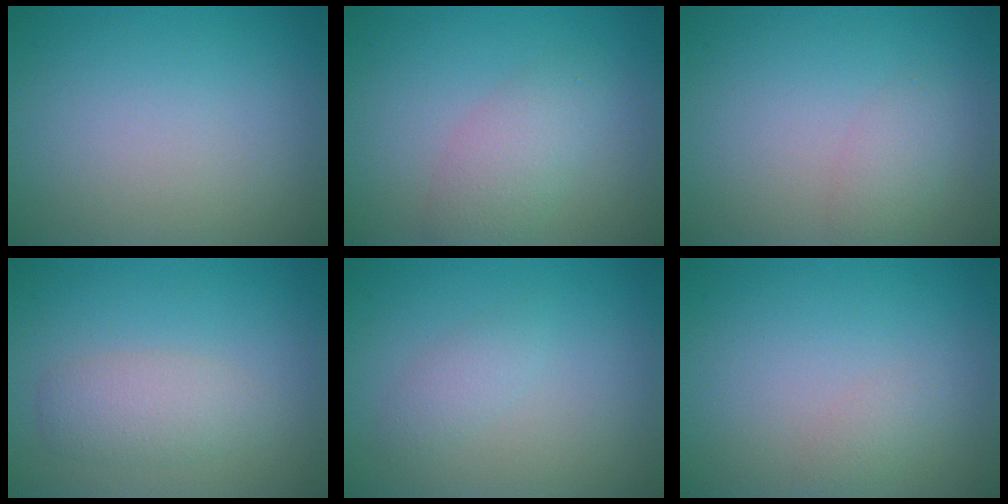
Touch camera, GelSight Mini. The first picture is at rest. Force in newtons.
{"total": 3.1, "press": 3.1, "slide": 0.1}
{"total": 1.7, "press": 1.7, "slide": 0.0}
{"total": 2.8, "press": 2.8, "slide": 0.2}
{"total": 1.4, "press": 1.4, "slide": 0.1}
{"total": 1.0, "press": 1.0, "slide": 0.1}